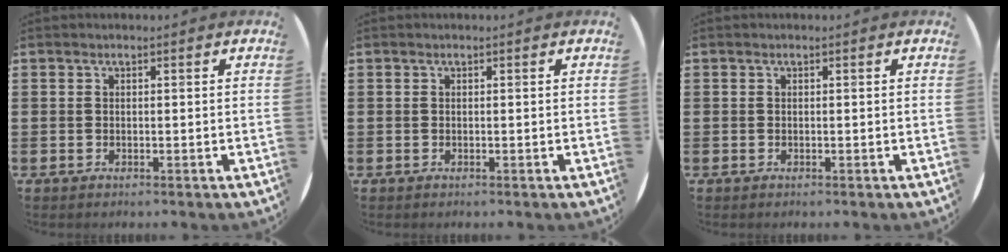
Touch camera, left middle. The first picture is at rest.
{"total": 0.0}
{"total": 0.0}